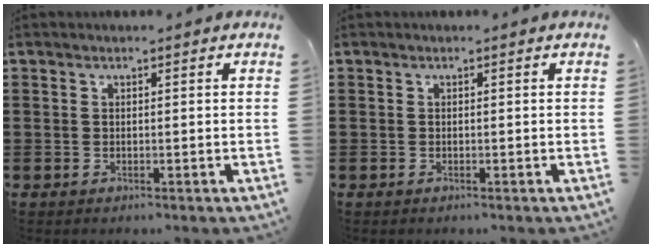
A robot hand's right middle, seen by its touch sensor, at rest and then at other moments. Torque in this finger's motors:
{"motor_torque": [-2.14, 0.00, 0.05, -0.01]}